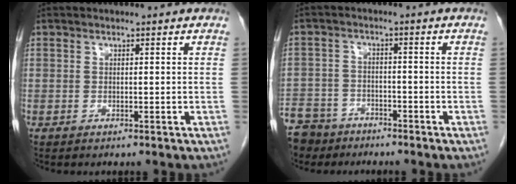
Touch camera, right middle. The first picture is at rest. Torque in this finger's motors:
{"motor_torque": [1.20, -0.94, 1.05, 0.19]}